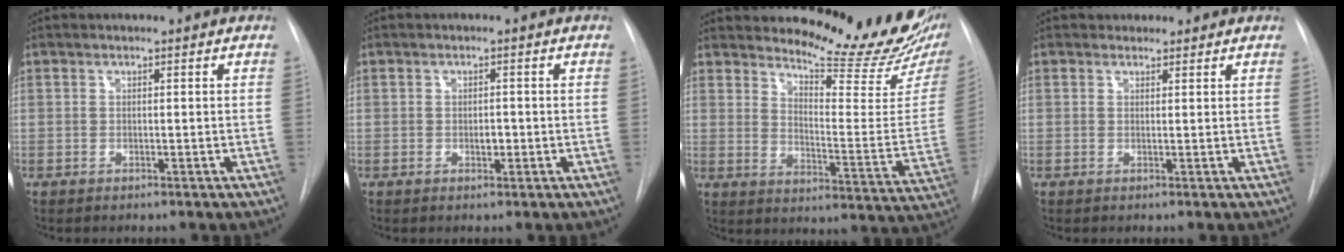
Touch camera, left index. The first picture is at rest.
{"total": 1.4, "force": [-0.6, 0.8, 1.1], "torque": [-0.018, -0.003, -0.008]}
{"total": 18.5, "force": [16.7, 1.7, 7.9], "torque": [-0.111, -0.110, 0.210]}
{"total": 1.5, "force": [1.1, 1.0, -0.2], "torque": [0.009, 0.006, 0.011]}